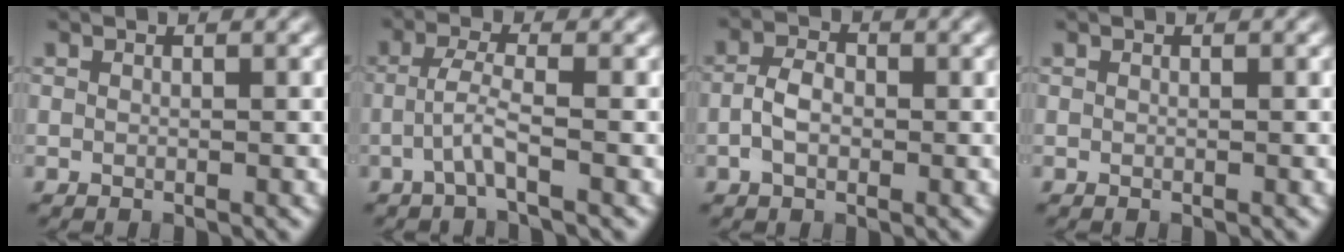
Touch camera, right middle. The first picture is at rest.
{"total": 2.4, "force": [-1.1, 0.2, 2.2], "torque": [-0.046, 0.011, -0.029]}
{"total": 2.7, "force": [-0.8, 1.7, 2.0], "torque": [-0.039, 0.007, -0.020]}
{"total": 0.0}